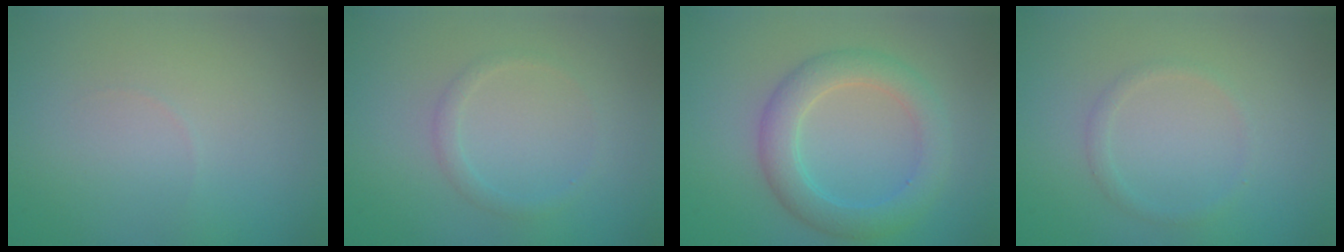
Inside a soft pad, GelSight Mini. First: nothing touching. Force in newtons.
{"total": 1.1, "press": 1.1, "slide": 0.0}
{"total": 4.1, "press": 4.1, "slide": 0.0}
{"total": 1.0, "press": 1.0, "slide": 0.0}